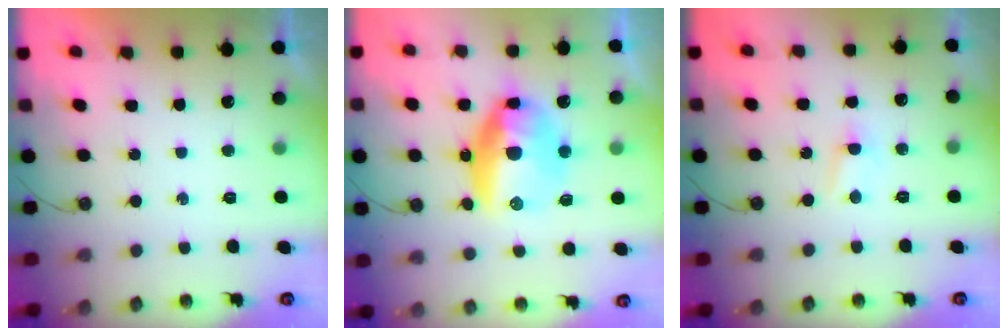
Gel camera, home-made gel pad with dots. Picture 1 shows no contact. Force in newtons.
{"total": 15.2, "press": 15.1, "slide": 1.6}
{"total": 2.8, "press": 2.8, "slide": 0.4}